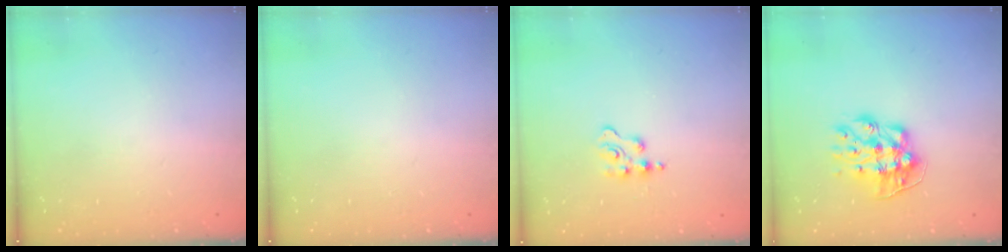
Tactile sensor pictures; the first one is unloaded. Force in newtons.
{"total": 0.0}
{"total": 2.7, "press": 2.7, "slide": 0.5}
{"total": 11.1, "press": 11.1, "slide": 0.8}